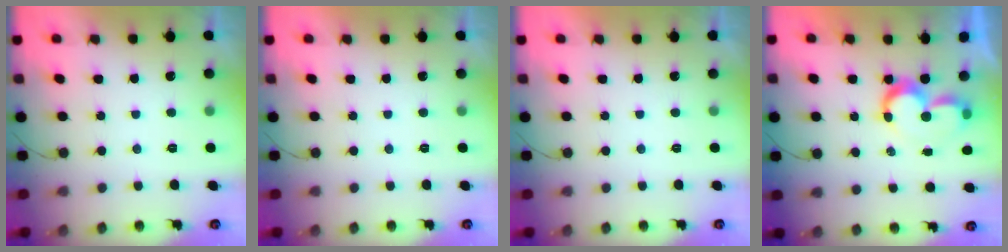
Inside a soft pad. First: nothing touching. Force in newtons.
{"total": 1.9, "press": 1.9, "slide": 0.1}
{"total": 1.7, "press": 1.7, "slide": 0.0}
{"total": 8.4, "press": 8.3, "slide": 0.6}